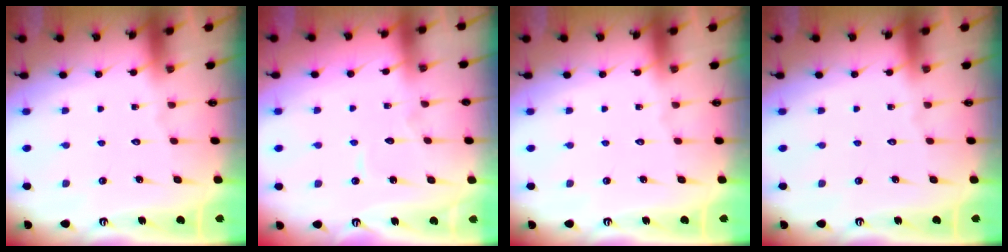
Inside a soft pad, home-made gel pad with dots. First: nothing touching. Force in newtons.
{"total": 4.1, "press": 4.0, "slide": 0.3}
{"total": 0.0}
{"total": 0.0}